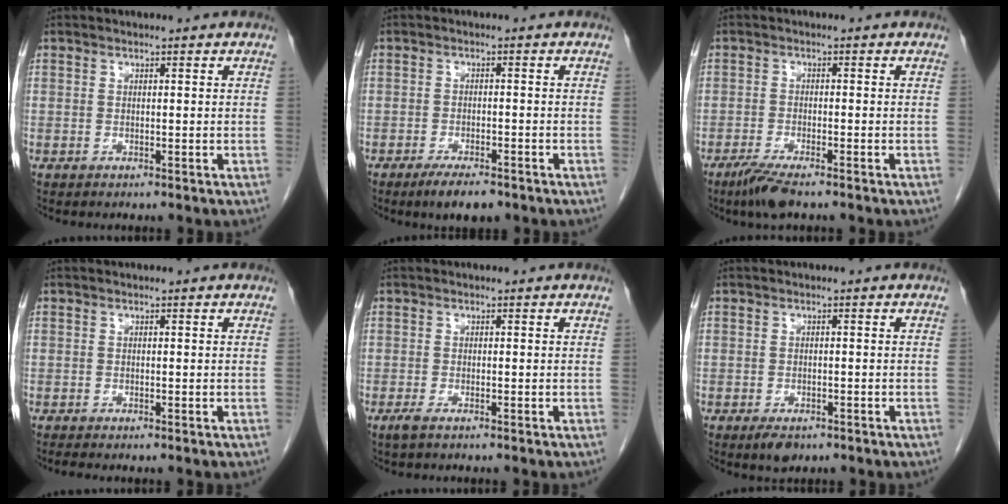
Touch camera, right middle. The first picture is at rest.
{"total": 4.4, "force": [-3.2, 1.1, 2.9], "torque": [-0.052, -0.006, -0.049]}
{"total": 4.4, "force": [-3.2, 0.5, 3.0], "torque": [-0.062, -0.011, -0.060]}
{"total": 0.6, "force": [-0.5, -0.2, 0.2], "torque": [-0.006, 0.000, -0.009]}
{"total": 1.3, "force": [-0.9, 0.1, 1.0], "torque": [-0.025, -0.005, -0.019]}
{"total": 2.6, "force": [-1.7, 1.3, 1.6], "torque": [-0.030, -0.003, -0.021]}